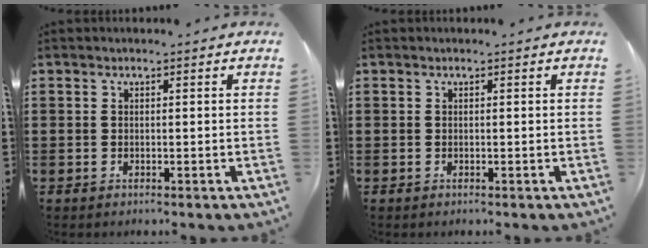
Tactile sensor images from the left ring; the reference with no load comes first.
{"total": 0.0}